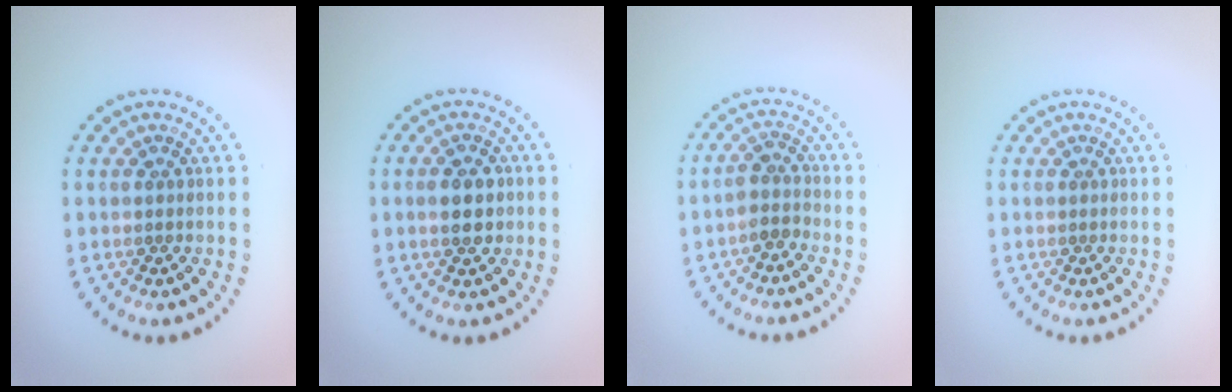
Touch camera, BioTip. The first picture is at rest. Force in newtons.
{"total": 3.0, "press": 3.0, "slide": 0.1}
{"total": 1.9, "press": 1.5, "slide": 1.2}
{"total": 0.0}